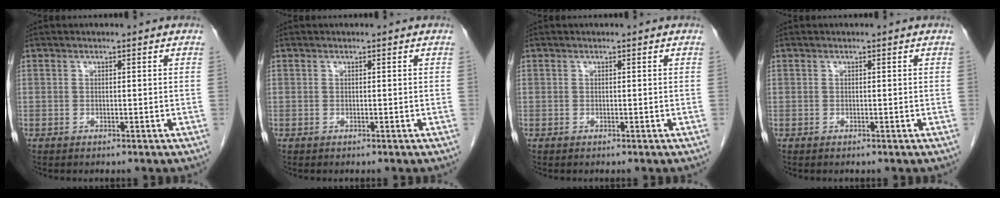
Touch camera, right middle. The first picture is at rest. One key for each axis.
{"total": 0.0}
{"total": 0.0}
{"total": 0.0}